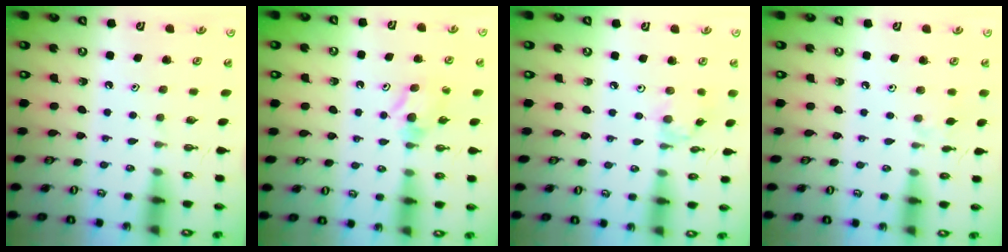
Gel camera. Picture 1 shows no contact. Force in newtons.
{"total": 6.7, "press": 6.7, "slide": 0.4}
{"total": 1.8, "press": 1.7, "slide": 0.1}
{"total": 2.6, "press": 2.5, "slide": 0.5}